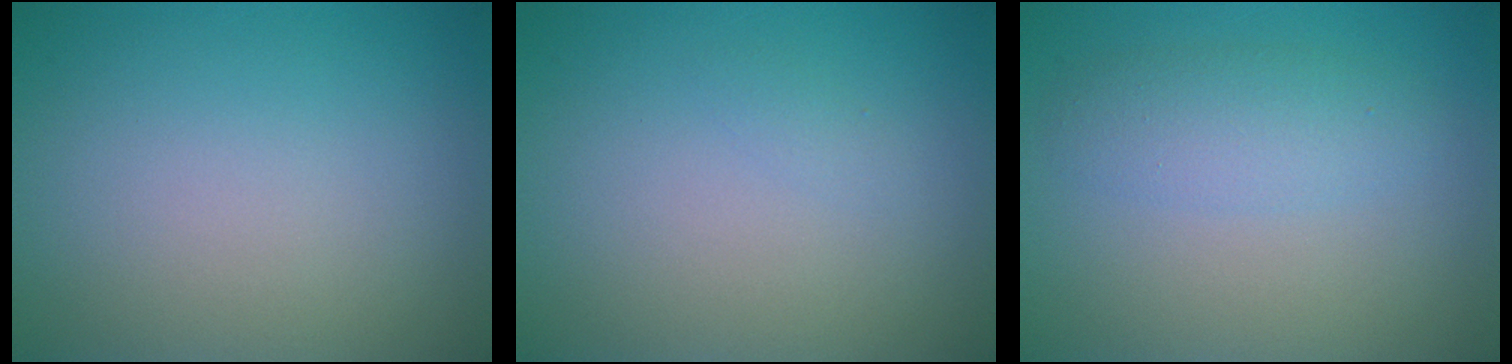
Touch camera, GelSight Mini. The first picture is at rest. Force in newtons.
{"total": 0.5, "press": 0.5, "slide": 0.0}
{"total": 2.7, "press": 2.7, "slide": 0.0}